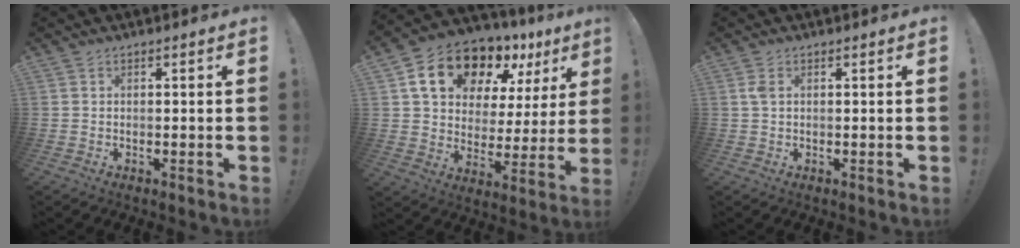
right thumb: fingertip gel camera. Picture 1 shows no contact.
{"total": 17.6, "force": [11.6, 9.8, 8.9], "torque": [-0.136, -0.072, 0.212]}
{"total": 1.7, "force": [0.5, 0.9, 1.4], "torque": [-0.027, 0.003, 0.008]}